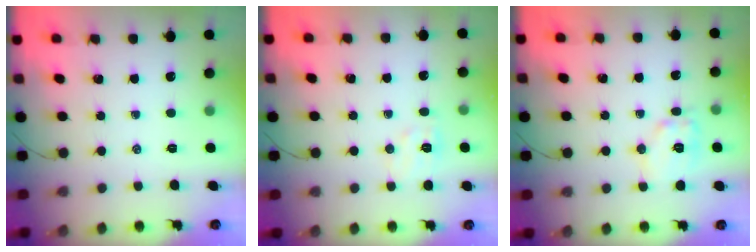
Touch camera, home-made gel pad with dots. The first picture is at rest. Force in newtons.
{"total": 6.5, "press": 6.4, "slide": 1.2}
{"total": 9.7, "press": 9.7, "slide": 0.4}